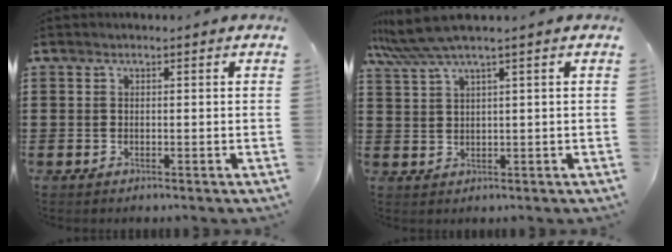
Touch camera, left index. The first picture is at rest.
{"total": 4.5, "force": [2.9, -0.2, 3.4], "torque": [-0.081, -0.005, 0.048]}